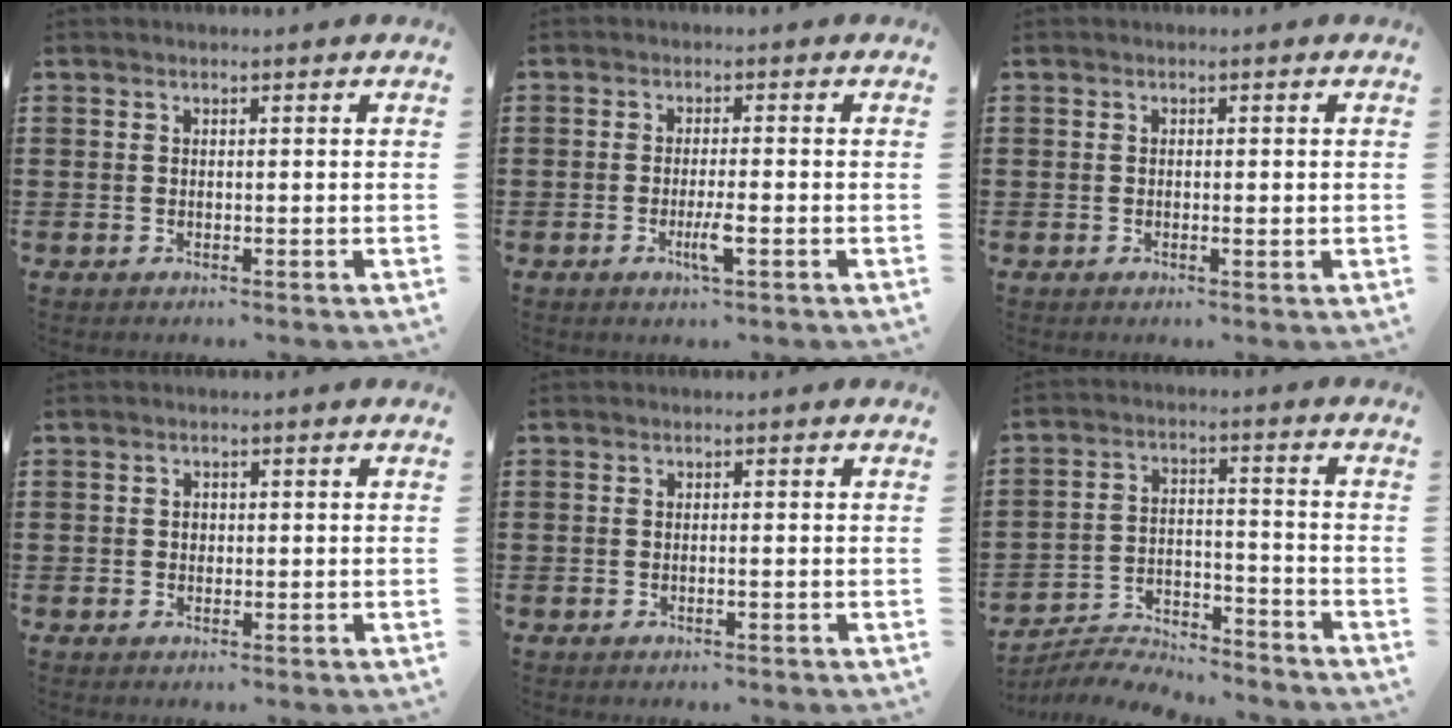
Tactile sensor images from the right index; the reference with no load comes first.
{"total": 3.7, "force": [-1.4, 0.3, 3.4], "torque": [-0.064, -0.007, -0.026]}
{"total": 0.9, "force": [-0.1, 0.2, 0.9], "torque": [-0.017, -0.002, -0.001]}
{"total": 0.8, "force": [0.1, 0.7, 0.4], "torque": [-0.010, 0.002, 0.002]}
{"total": 0.5, "force": [-0.2, 0.0, 0.5], "torque": [-0.008, -0.002, -0.004]}
{"total": 5.5, "force": [-5.4, 0.4, 0.5], "torque": [-0.016, 0.011, -0.112]}